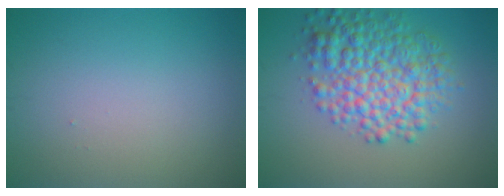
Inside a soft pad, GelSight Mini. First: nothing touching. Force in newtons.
{"total": 7.3, "press": 7.3, "slide": 0.1}